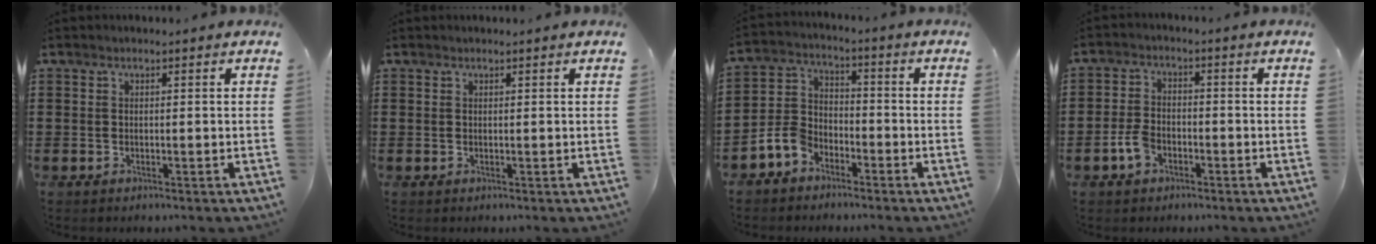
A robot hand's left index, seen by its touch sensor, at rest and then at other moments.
{"total": 0.0}
{"total": 5.8, "force": [-4.2, 3.5, 2.1], "torque": [-0.068, 0.008, -0.088]}
{"total": 4.0, "force": [-1.9, 2.4, 2.6], "torque": [-0.067, 0.001, -0.040]}